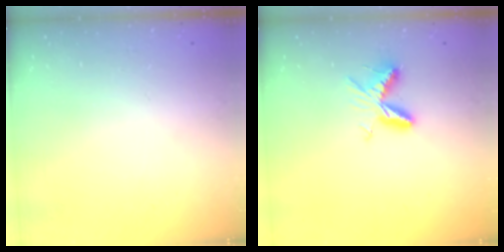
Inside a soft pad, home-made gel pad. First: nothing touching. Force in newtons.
{"total": 6.6, "press": 6.6, "slide": 0.7}